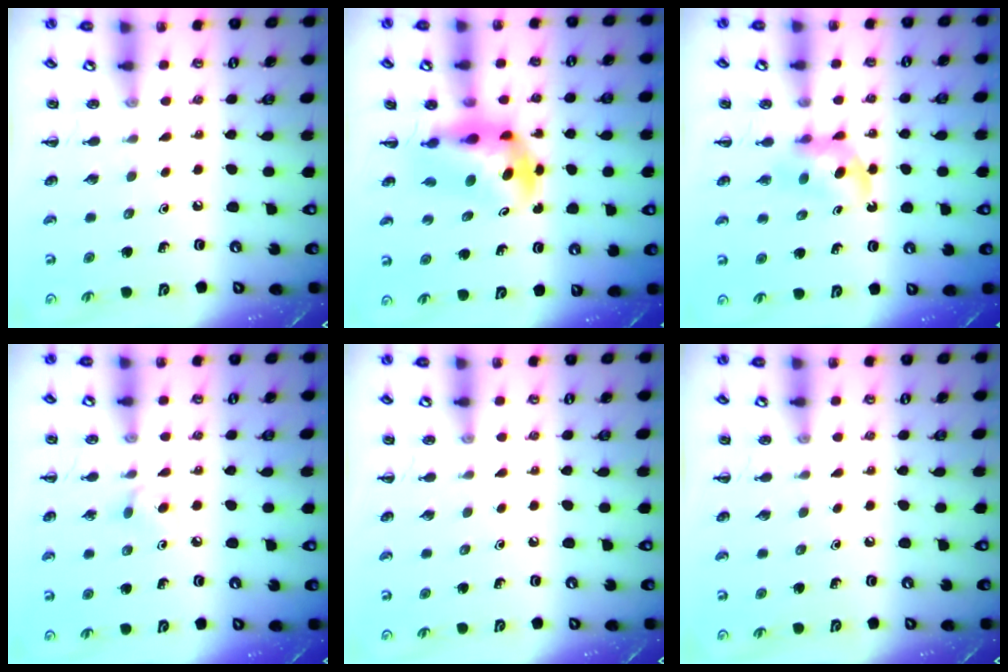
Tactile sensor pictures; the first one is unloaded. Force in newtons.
{"total": 6.9, "press": 6.6, "slide": 2.0}
{"total": 4.3, "press": 4.2, "slide": 0.9}
{"total": 4.9, "press": 4.4, "slide": 2.0}
{"total": 0.0}
{"total": 0.0}